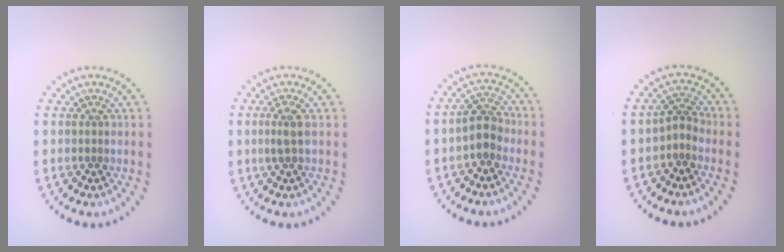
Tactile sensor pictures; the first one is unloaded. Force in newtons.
{"total": 1.6, "press": 1.4, "slide": 0.8}
{"total": 2.4, "press": 2.3, "slide": 0.8}
{"total": 1.8, "press": 1.1, "slide": 1.3}